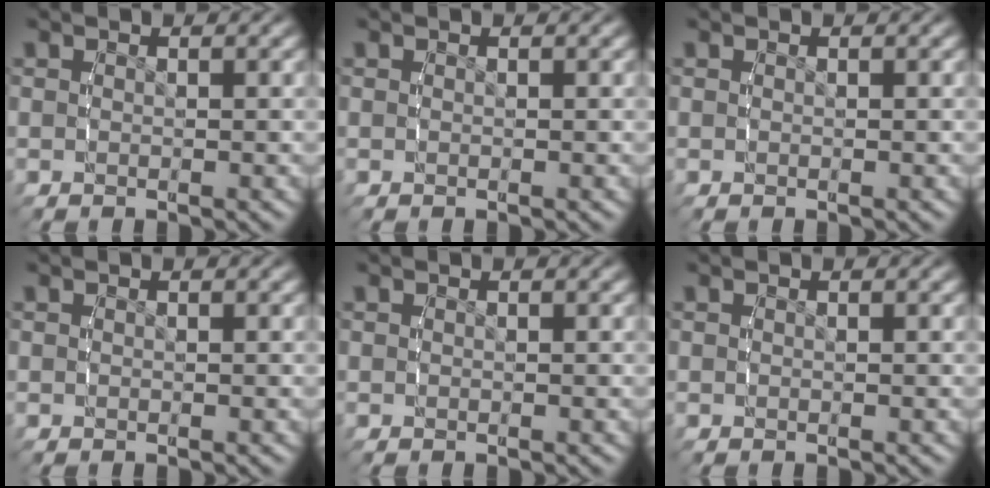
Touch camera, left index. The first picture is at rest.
{"total": 0.0}
{"total": 0.0}
{"total": 0.0}
{"total": 0.0}
{"total": 0.0}